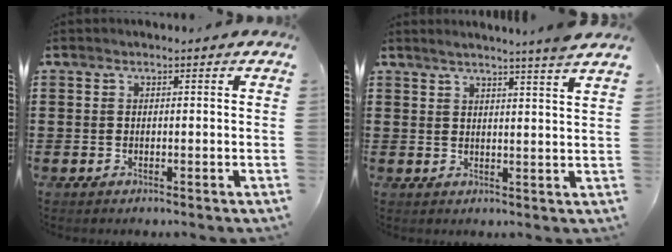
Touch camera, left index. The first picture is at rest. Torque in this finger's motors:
{"motor_torque": [1.24, -0.90, 0.35, 0.10]}